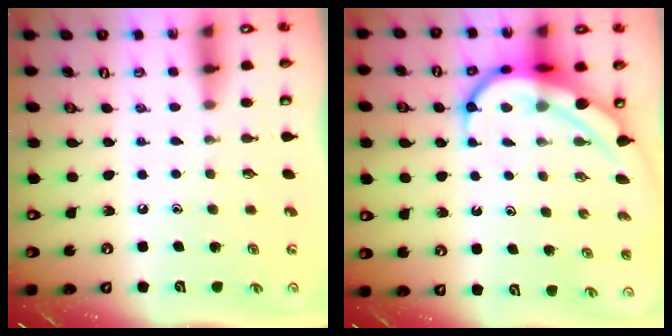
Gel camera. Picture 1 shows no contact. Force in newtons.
{"total": 9.8, "press": 9.7, "slide": 1.0}